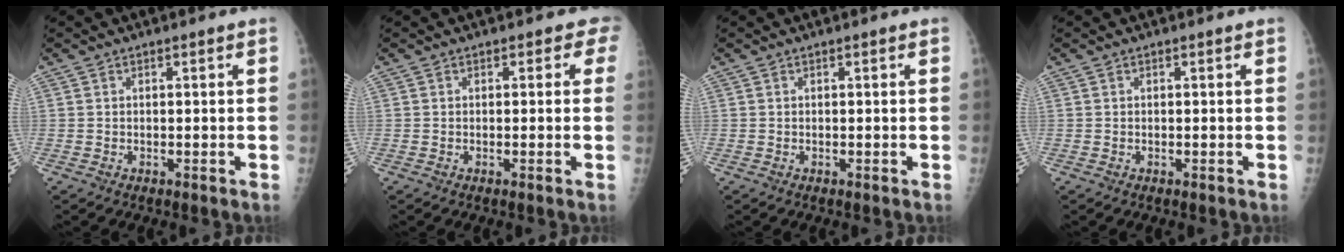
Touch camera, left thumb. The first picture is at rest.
{"total": 1.9, "force": [0.7, 1.5, 1.0], "torque": [0.016, 0.004, -0.002]}
{"total": 0.0}
{"total": 0.0}